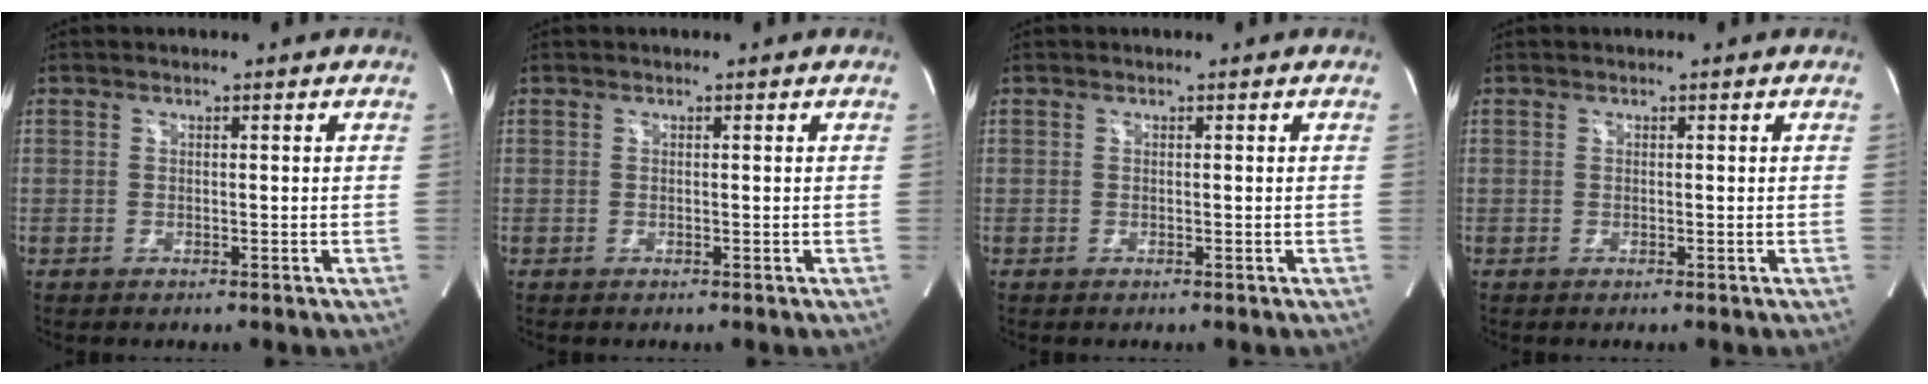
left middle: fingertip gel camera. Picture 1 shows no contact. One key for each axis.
{"total": 0.0}
{"total": 0.0}
{"total": 0.0}